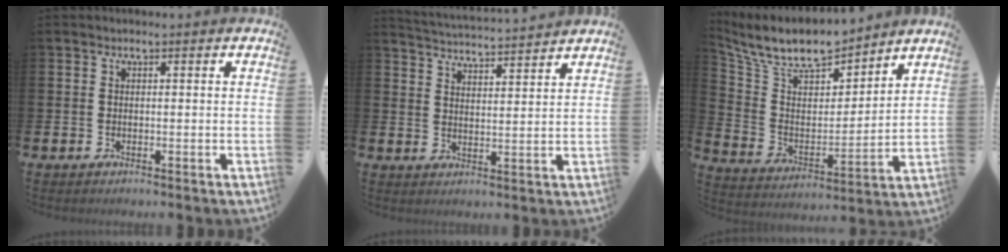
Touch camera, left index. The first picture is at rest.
{"total": 4.3, "force": [4.3, -0.2, 0.0], "torque": [-0.015, -0.036, 0.074]}
{"total": 10.2, "force": [9.5, 2.8, 2.4], "torque": [-0.088, -0.069, 0.168]}